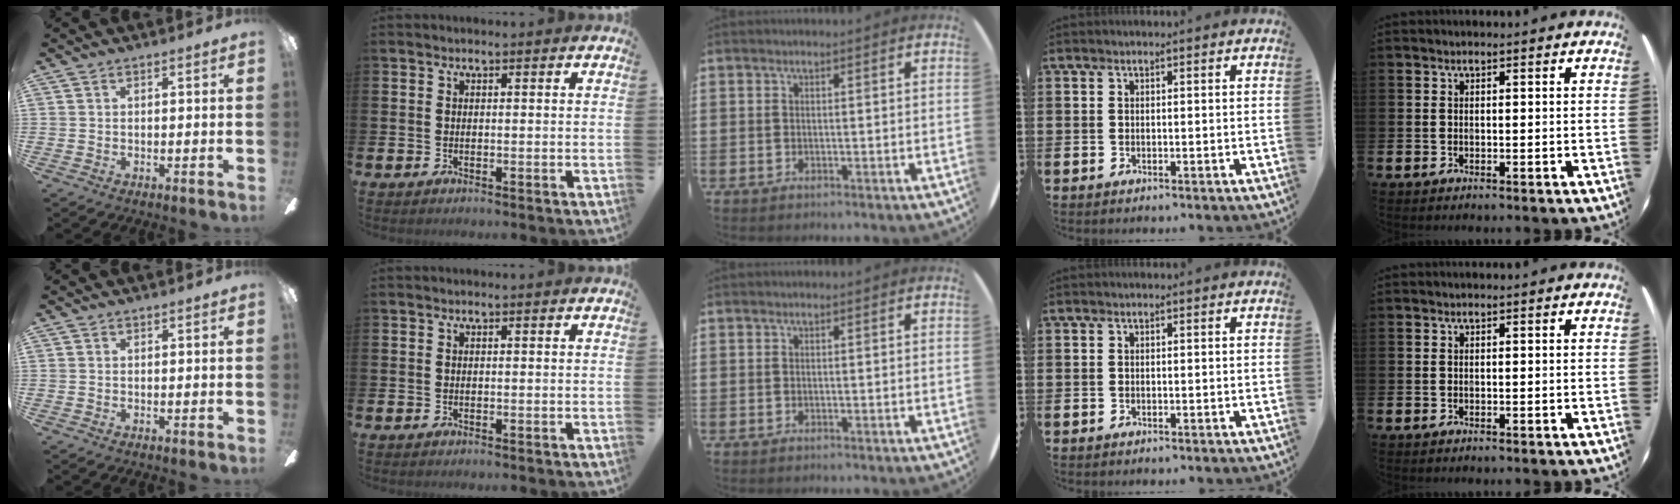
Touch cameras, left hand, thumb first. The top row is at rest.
{}